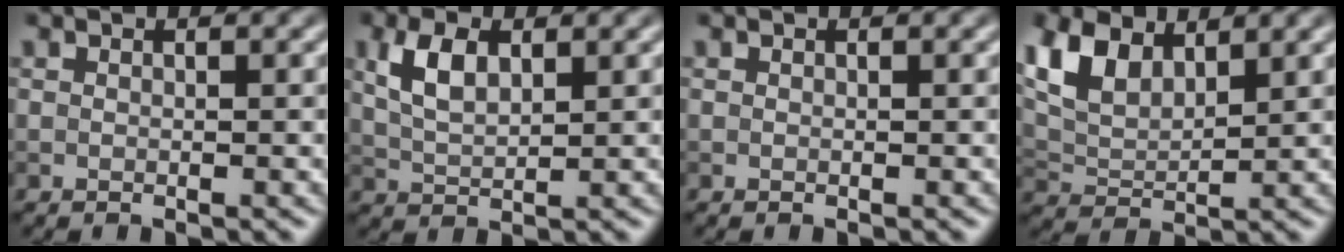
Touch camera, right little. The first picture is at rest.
{"total": 3.7, "force": [1.5, 1.9, 2.9], "torque": [-0.065, 0.007, 0.031]}
{"total": 0.0}
{"total": 5.8, "force": [3.4, 3.0, 3.6], "torque": [-0.082, 0.005, 0.066]}